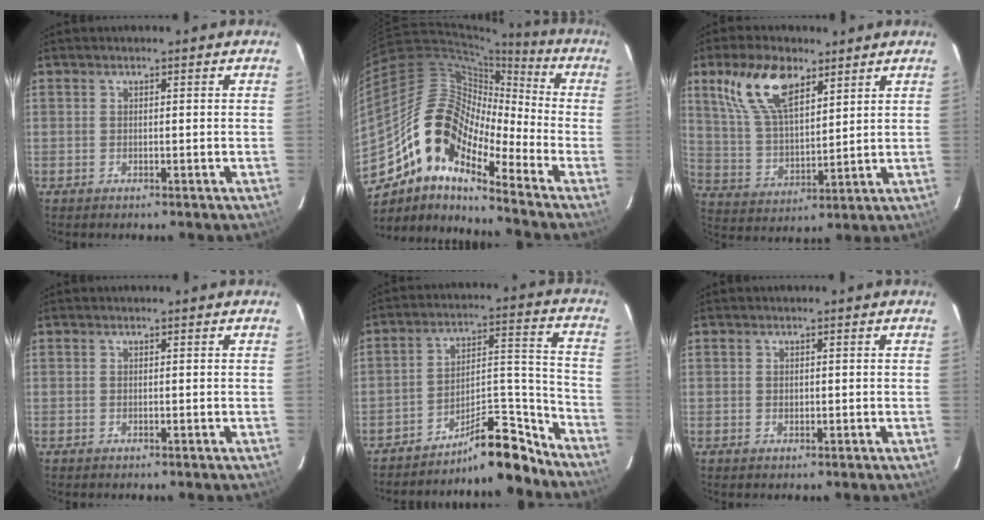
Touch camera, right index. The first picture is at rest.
{"total": 15.6, "force": [-10.4, 6.3, 9.8], "torque": [-0.160, 0.004, -0.211]}
{"total": 13.1, "force": [7.5, 6.0, 9.0], "torque": [-0.178, 0.020, 0.154]}
{"total": 0.0}
{"total": 13.5, "force": [-12.4, 2.5, 4.9], "torque": [-0.077, 0.050, -0.188]}
{"total": 0.6, "force": [0.1, 0.6, 0.2], "torque": [-0.002, 0.001, 0.003]}